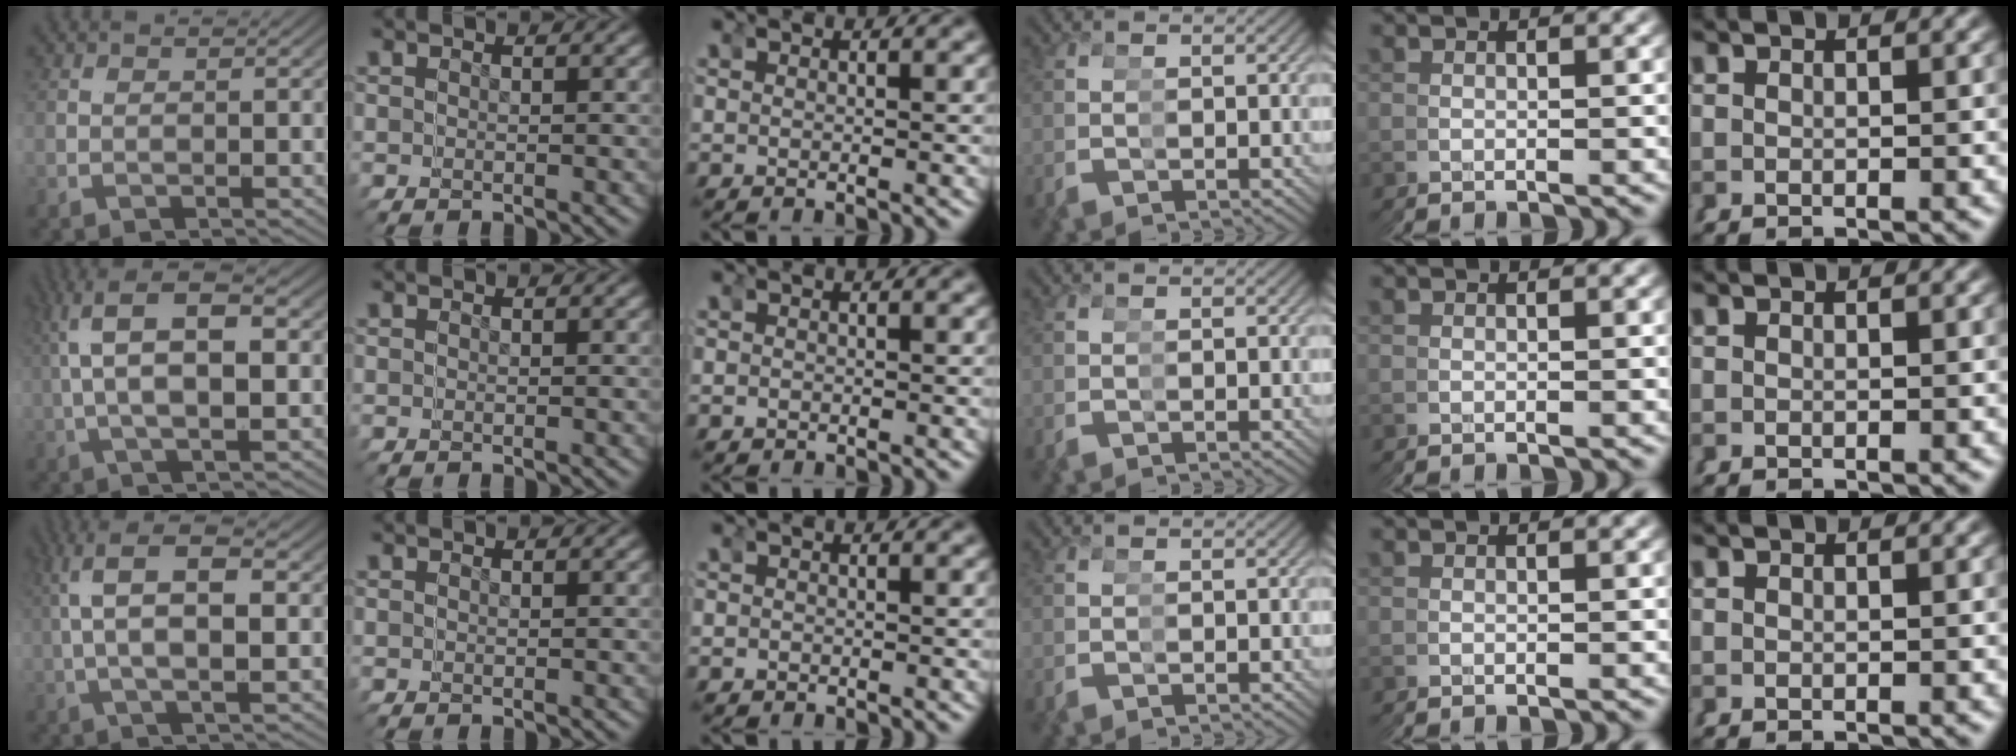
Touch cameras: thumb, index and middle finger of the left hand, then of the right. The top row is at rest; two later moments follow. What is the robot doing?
{"motion": "grasp_and_lifting", "object": "bandage"}